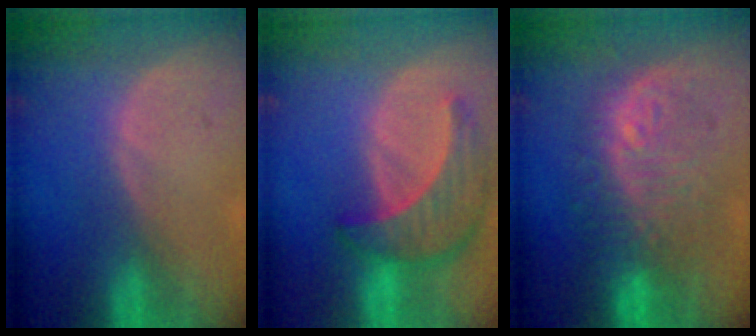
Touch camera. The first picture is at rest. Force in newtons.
{"total": 8.9, "press": 8.0, "slide": 3.7}
{"total": 9.6, "press": 9.6, "slide": 0.7}